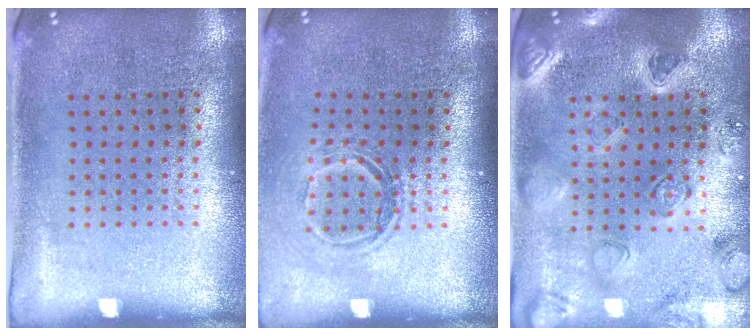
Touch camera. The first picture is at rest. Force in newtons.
{"total": 1.5, "press": 1.1, "slide": 1.0}
{"total": 2.3, "press": 2.3, "slide": 0.2}